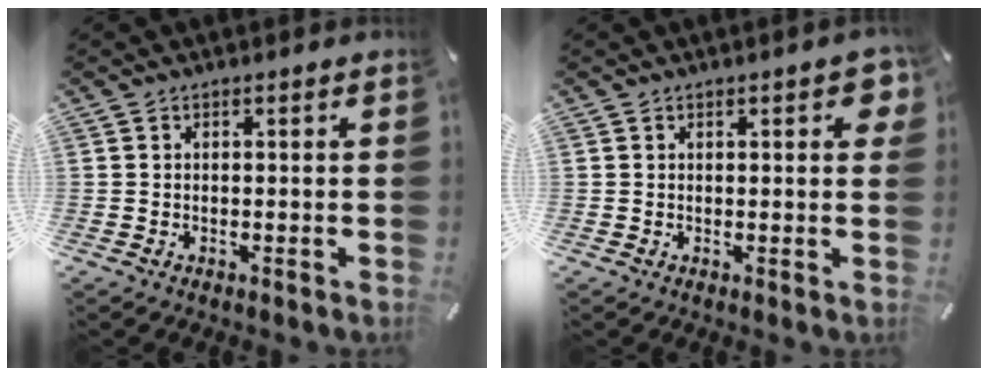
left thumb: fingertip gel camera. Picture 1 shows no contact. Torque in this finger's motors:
{"motor_torque": [0.72, 1.13, 0.16, -0.52, 0.13]}